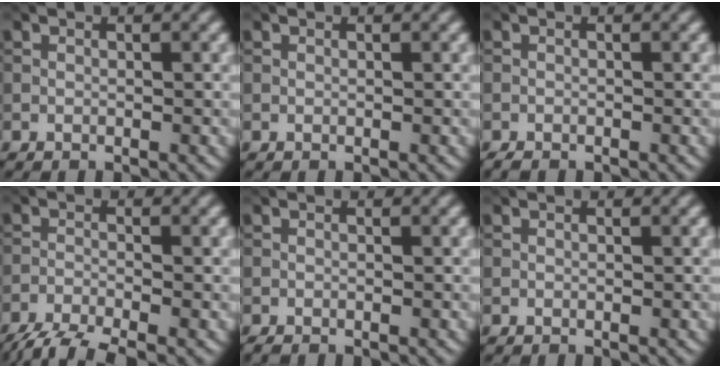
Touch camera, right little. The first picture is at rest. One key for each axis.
{"total": 0.0}
{"total": 1.0, "fx": -0.9, "fy": 0.2, "fz": 0.2, "tx": -0.003, "ty": -0.003, "tz": -0.017}
{"total": 5.5, "fx": -4.5, "fy": 0.9, "fz": 2.9, "tx": -0.057, "ty": -0.022, "tz": -0.091}
{"total": 0.6, "fx": -0.6, "fy": 0.1, "fz": 0.2, "tx": -0.001, "ty": -0.002, "tz": -0.011}
{"total": 0.0}